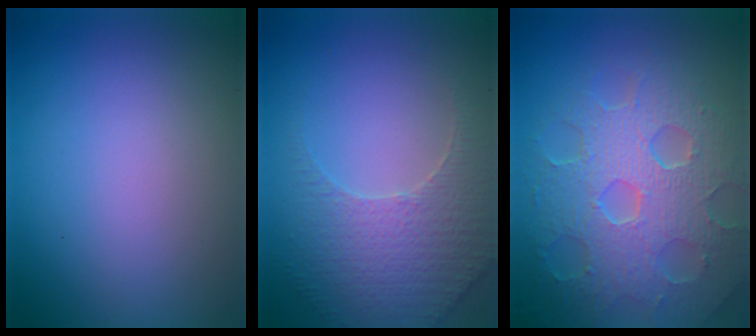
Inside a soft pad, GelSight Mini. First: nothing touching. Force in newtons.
{"total": 3.7, "press": 3.5, "slide": 1.2}
{"total": 8.6, "press": 6.1, "slide": 6.1}